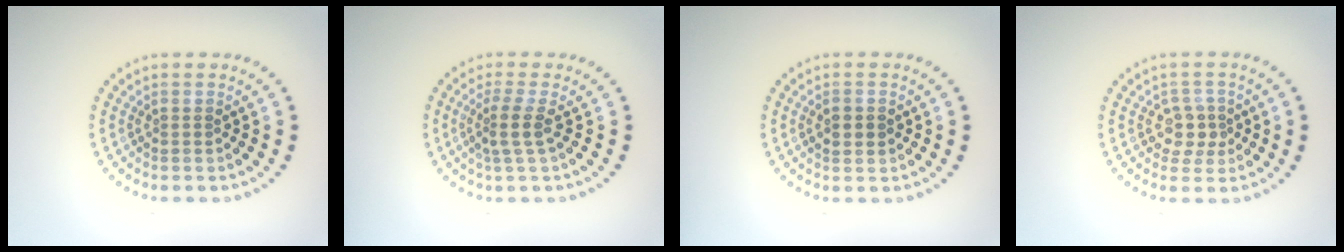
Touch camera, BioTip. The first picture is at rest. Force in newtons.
{"total": 2.2, "press": 1.6, "slide": 1.5}
{"total": 1.6, "press": 1.6, "slide": 0.1}
{"total": 2.4, "press": 2.2, "slide": 1.0}